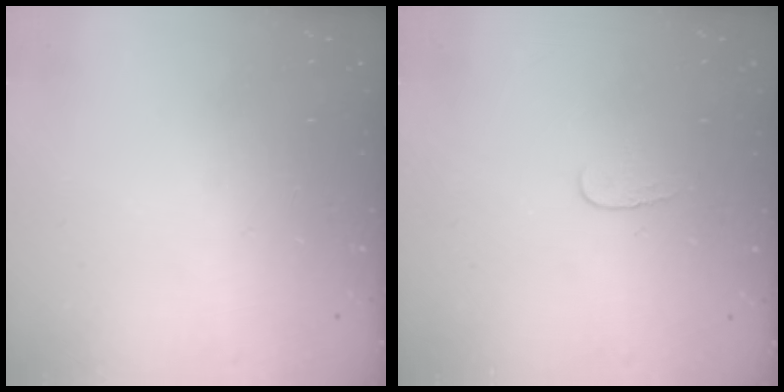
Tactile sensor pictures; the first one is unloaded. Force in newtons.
{"total": 3.5, "press": 3.4, "slide": 0.4}